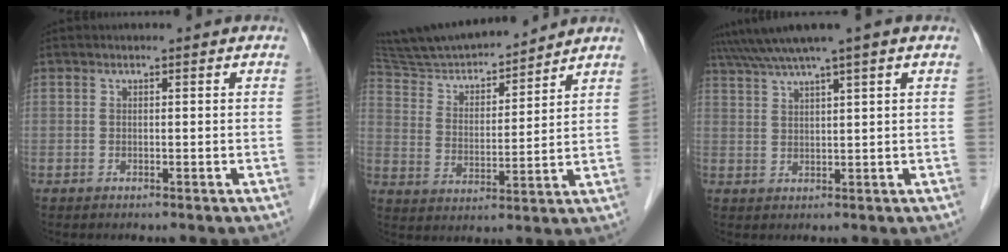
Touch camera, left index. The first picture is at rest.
{"total": 15.5, "force": [14.5, 1.7, 5.3], "torque": [-0.097, 0.009, 0.255]}
{"total": 6.7, "force": [5.1, -1.4, 4.1], "torque": [-0.074, 0.030, 0.089]}